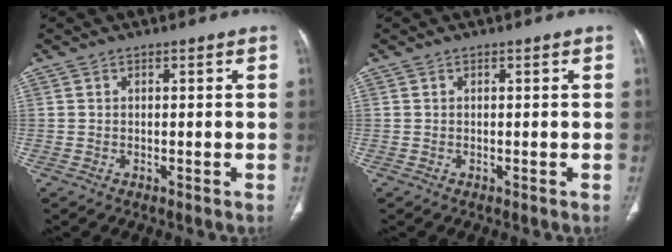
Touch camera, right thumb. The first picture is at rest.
{"total": 0.0}